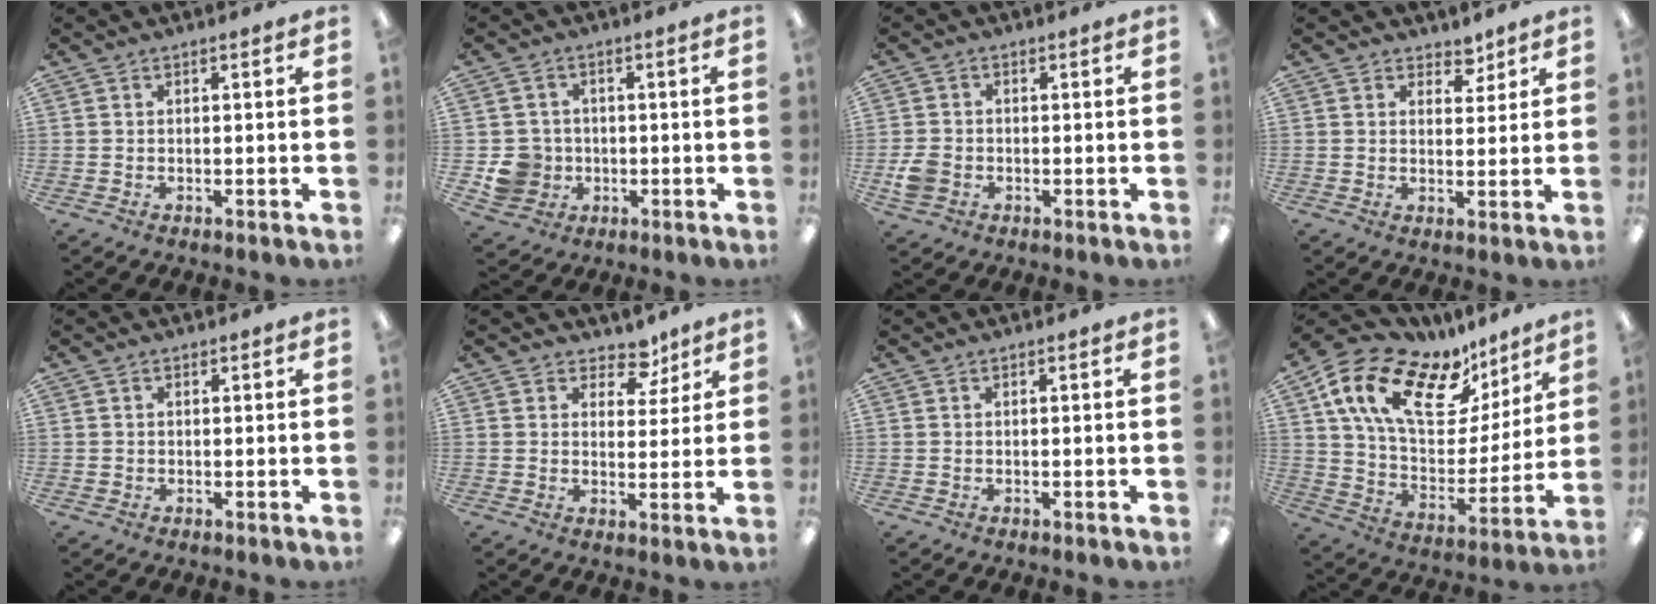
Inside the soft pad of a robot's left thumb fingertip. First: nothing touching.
{"total": 7.4, "force": [-1.1, 7.2, 1.6], "torque": [-0.037, 0.013, -0.013]}
{"total": 4.7, "force": [-1.4, 3.9, 2.3], "torque": [-0.026, 0.005, -0.028]}
{"total": 4.0, "force": [3.0, 2.6, 0.5], "torque": [0.004, -0.018, 0.051]}
{"total": 0.8, "force": [0.2, 0.8, -0.1], "torque": [0.003, 0.005, 0.003]}
{"total": 6.1, "force": [4.1, 3.9, 2.2], "torque": [-0.020, -0.025, 0.070]}
{"total": 0.0}
{"total": 21.4, "force": [13.0, 11.0, 12.9], "torque": [-0.231, -0.061, 0.234]}